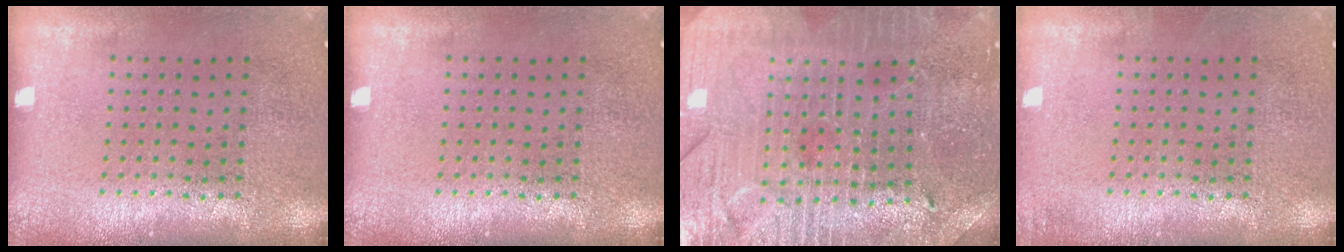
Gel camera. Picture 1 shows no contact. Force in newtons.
{"total": 0.0}
{"total": 3.5, "press": 3.4, "slide": 0.6}
{"total": 0.7, "press": 0.7, "slide": 0.1}